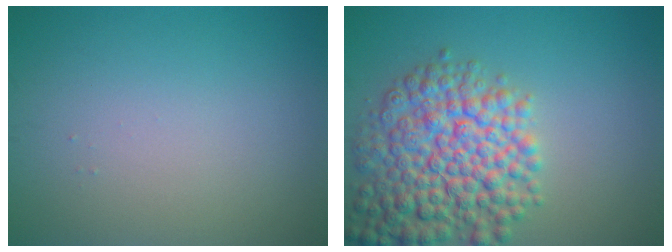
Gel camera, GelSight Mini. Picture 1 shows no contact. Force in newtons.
{"total": 9.2, "press": 9.2, "slide": 0.3}